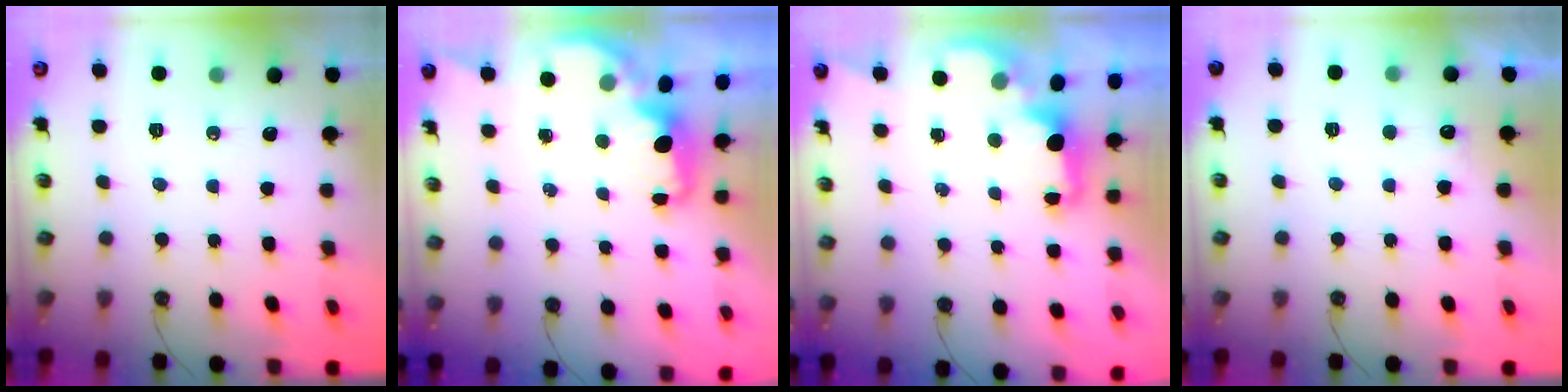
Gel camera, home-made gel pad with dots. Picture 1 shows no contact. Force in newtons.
{"total": 1.6, "press": 1.4, "slide": 0.7}
{"total": 2.1, "press": 1.9, "slide": 0.8}
{"total": 2.6, "press": 2.4, "slide": 1.0}